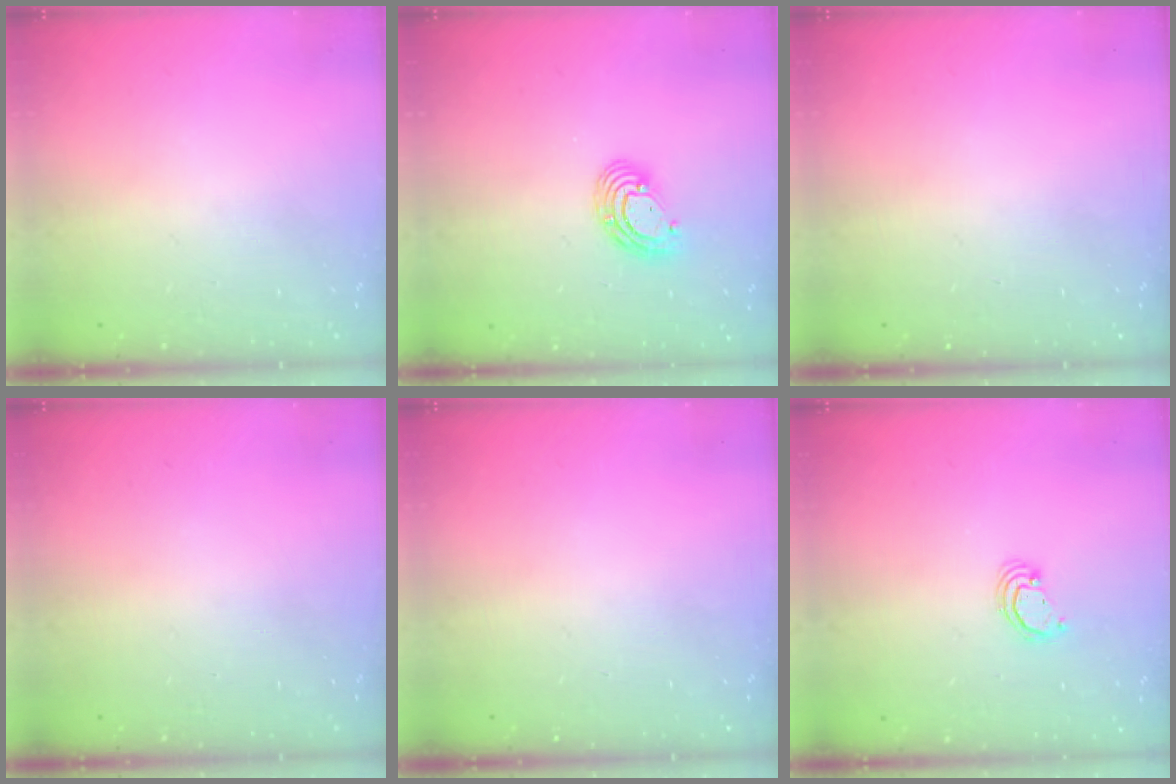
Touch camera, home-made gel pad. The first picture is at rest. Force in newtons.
{"total": 8.0, "press": 7.9, "slide": 1.2}
{"total": 0.0}
{"total": 0.0}
{"total": 0.0}
{"total": 2.3, "press": 2.3, "slide": 0.3}